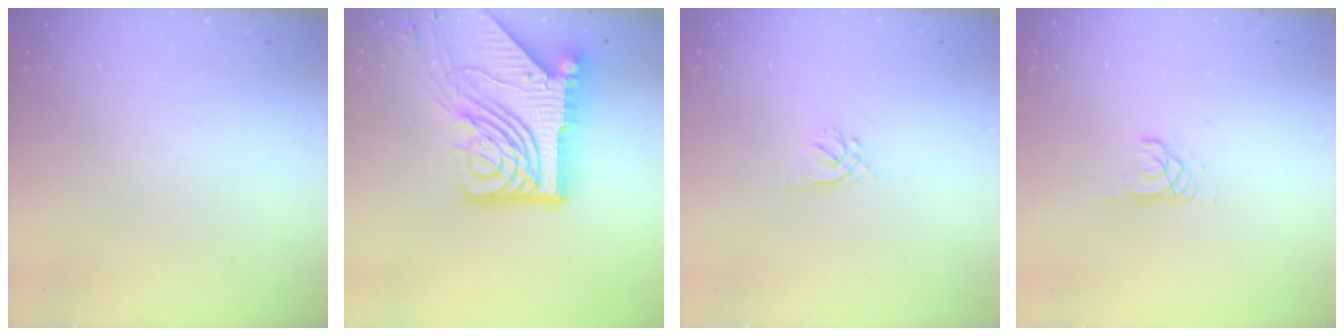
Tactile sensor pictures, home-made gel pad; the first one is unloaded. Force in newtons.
{"total": 19.9, "press": 19.8, "slide": 2.6}
{"total": 1.4, "press": 1.3, "slide": 0.5}
{"total": 1.1, "press": 1.1, "slide": 0.1}